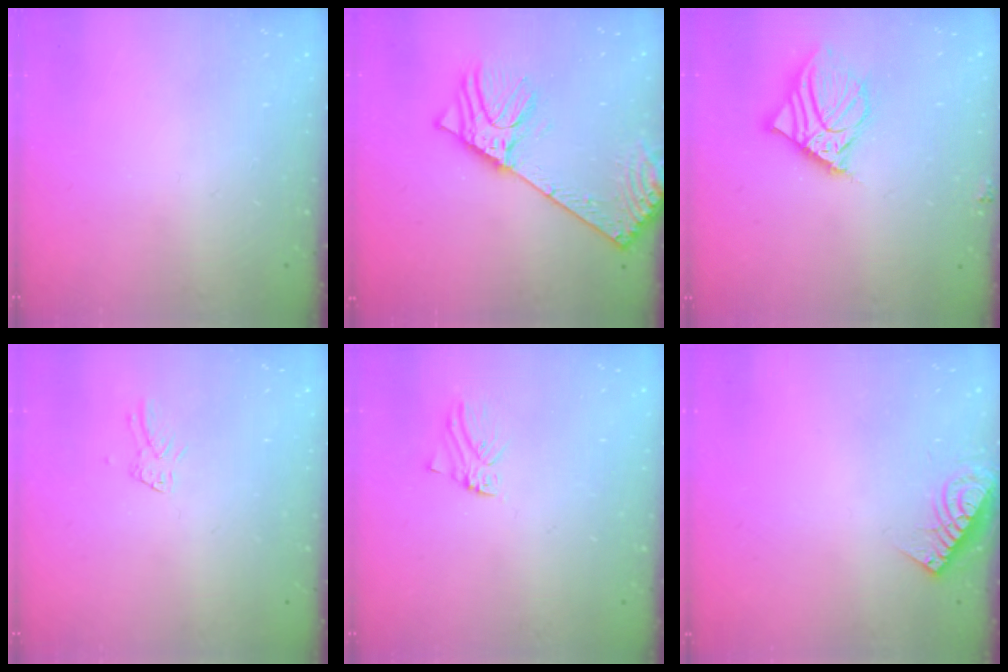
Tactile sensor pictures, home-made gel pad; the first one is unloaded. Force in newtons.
{"total": 13.1, "press": 12.8, "slide": 3.0}
{"total": 12.2, "press": 12.0, "slide": 2.1}
{"total": 3.8, "press": 3.7, "slide": 0.3}
{"total": 0.9, "press": 0.9, "slide": 0.1}
{"total": 6.9, "press": 6.8, "slide": 0.8}